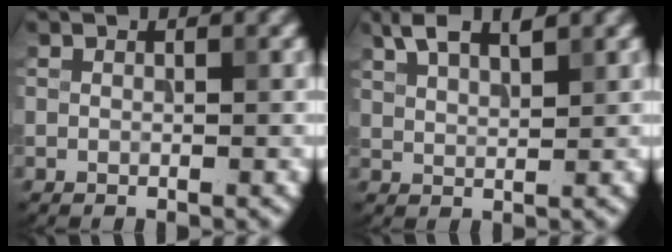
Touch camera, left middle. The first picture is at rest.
{"total": 3.5, "force": [2.4, 1.1, 2.3], "torque": [-0.049, 0.009, 0.046]}